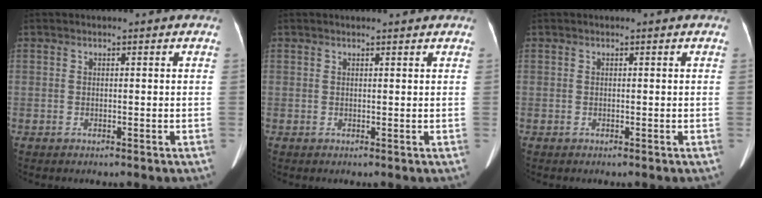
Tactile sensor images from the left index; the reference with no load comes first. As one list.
[{"total": 1.8, "force": [1.7, 0.0, 0.5], "torque": [-0.010, 0.004, 0.019]}, {"total": 0.0}]